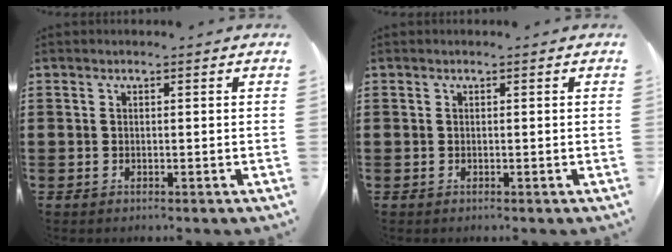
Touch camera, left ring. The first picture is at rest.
{"total": 0.0}